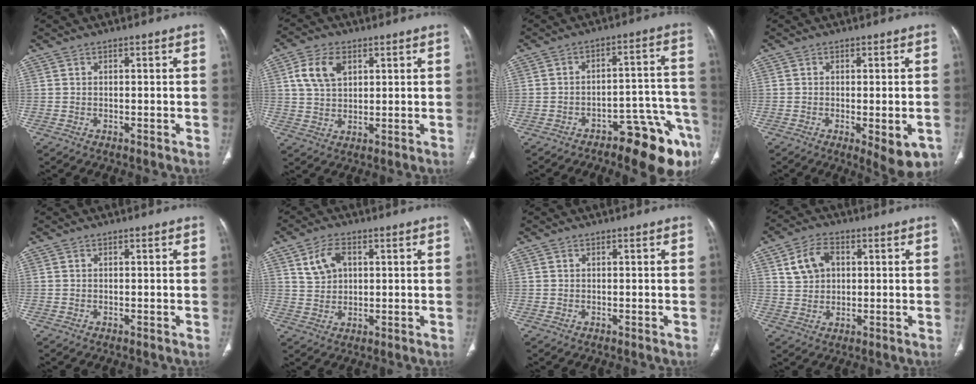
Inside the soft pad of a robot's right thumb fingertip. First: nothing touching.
{"total": 7.6, "force": [2.9, 4.9, 5.0], "torque": [-0.089, -0.004, 0.056]}
{"total": 15.4, "force": [-10.3, 4.3, 10.5], "torque": [-0.066, 0.082, -0.142]}
{"total": 7.9, "force": [-2.9, 2.9, 6.7], "torque": [-0.077, -0.008, -0.034]}
{"total": 0.0}
{"total": 6.1, "force": [2.3, 4.1, 3.8], "torque": [-0.058, -0.003, 0.046]}
{"total": 0.0}
{"total": 7.1, "force": [2.1, 5.1, 4.3], "torque": [-0.066, 0.004, 0.039]}